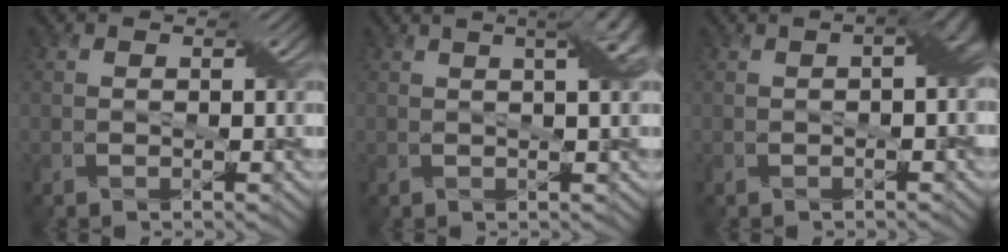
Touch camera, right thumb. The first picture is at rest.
{"total": 6.2, "force": [2.3, 2.1, 5.4], "torque": [-0.046, 0.033, 0.011]}
{"total": 4.0, "force": [0.1, 1.5, 3.7], "torque": [-0.043, 0.009, 0.005]}